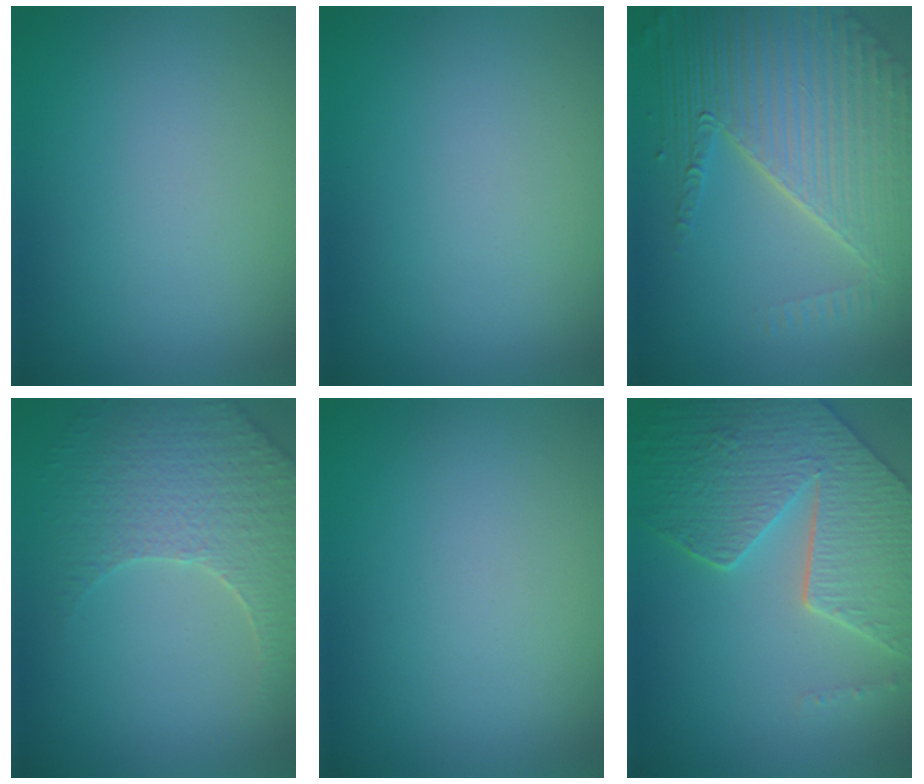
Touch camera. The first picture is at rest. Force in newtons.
{"total": 0.0}
{"total": 8.7, "press": 5.8, "slide": 6.5}
{"total": 4.1, "press": 4.0, "slide": 0.9}
{"total": 0.0}
{"total": 8.3, "press": 6.1, "slide": 5.7}